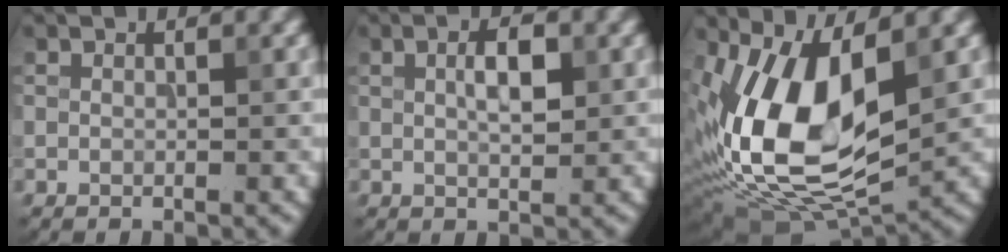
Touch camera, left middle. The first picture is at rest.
{"total": 3.1, "force": [0.7, 1.2, 2.8], "torque": [-0.052, 0.005, 0.012]}
{"total": 13.0, "force": [1.3, 6.8, 11.1], "torque": [-0.220, -0.015, 0.019]}